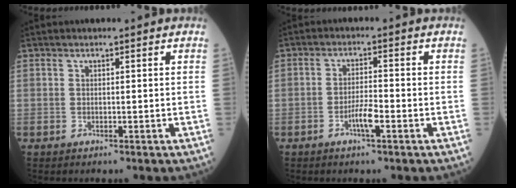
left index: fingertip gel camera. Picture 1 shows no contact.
{"total": 3.4, "force": [-1.8, 0.5, 2.9], "torque": [-0.058, -0.002, -0.035]}